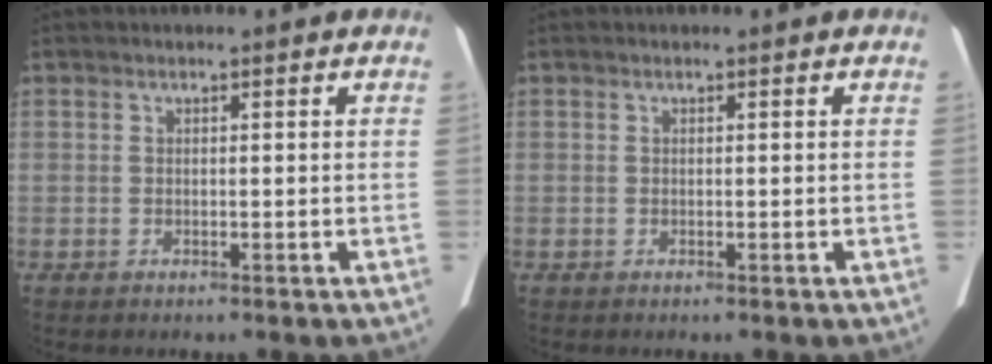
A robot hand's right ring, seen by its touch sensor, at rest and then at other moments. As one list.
[{"total": 0.0}]